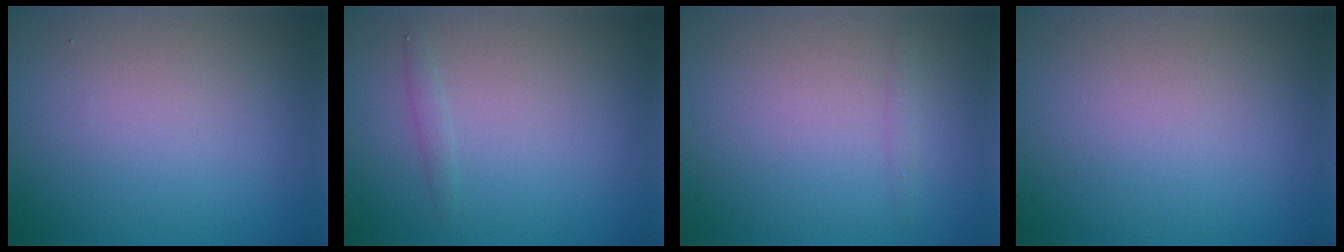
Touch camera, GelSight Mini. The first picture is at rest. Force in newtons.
{"total": 0.7, "press": 0.7, "slide": 0.0}
{"total": 0.6, "press": 0.6, "slide": 0.0}
{"total": 0.0}